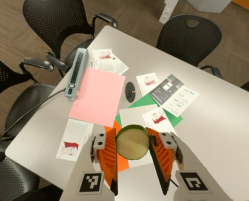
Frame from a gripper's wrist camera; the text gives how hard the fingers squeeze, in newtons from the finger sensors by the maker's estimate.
{"total": 11.6, "left": 11.7, "right": 11.6}